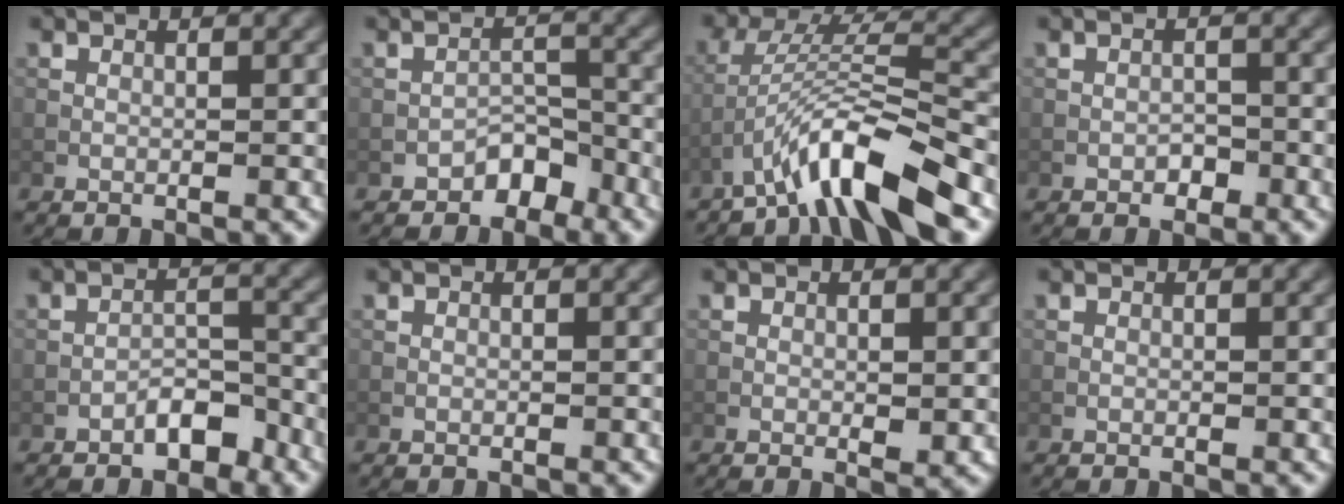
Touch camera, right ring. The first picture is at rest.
{"total": 2.7, "force": [-2.1, 1.4, 1.1], "torque": [-0.009, 0.015, -0.034]}
{"total": 7.0, "force": [-5.2, 1.1, 4.6], "torque": [-0.082, 0.007, -0.094]}
{"total": 1.2, "force": [-0.7, 0.7, 0.6], "torque": [-0.008, 0.003, -0.013]}
{"total": 3.0, "force": [-2.2, 1.2, 1.6], "torque": [-0.020, 0.015, -0.038]}
{"total": 0.0}
{"total": 1.3, "force": [-0.2, 0.5, 1.1], "torque": [-0.017, -0.002, -0.004]}
{"total": 0.0}